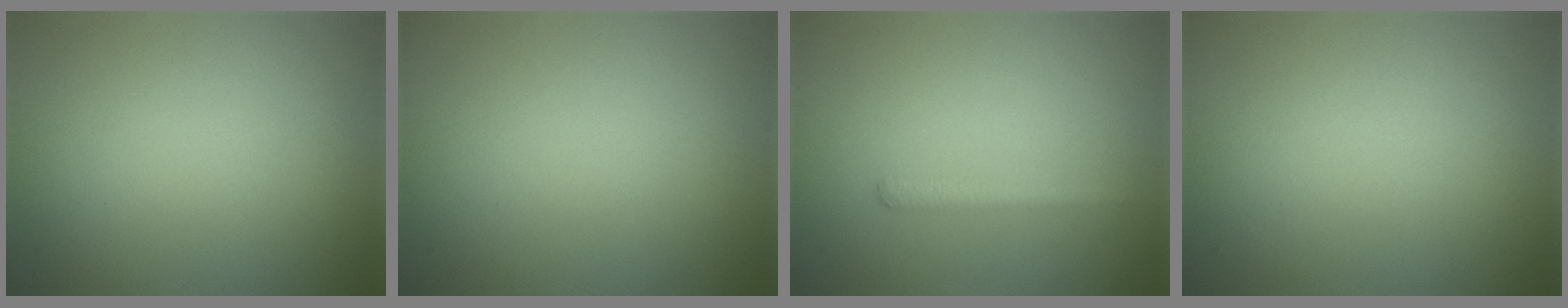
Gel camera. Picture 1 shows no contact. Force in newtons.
{"total": 0.0}
{"total": 1.3, "press": 1.3, "slide": 0.0}
{"total": 0.0}